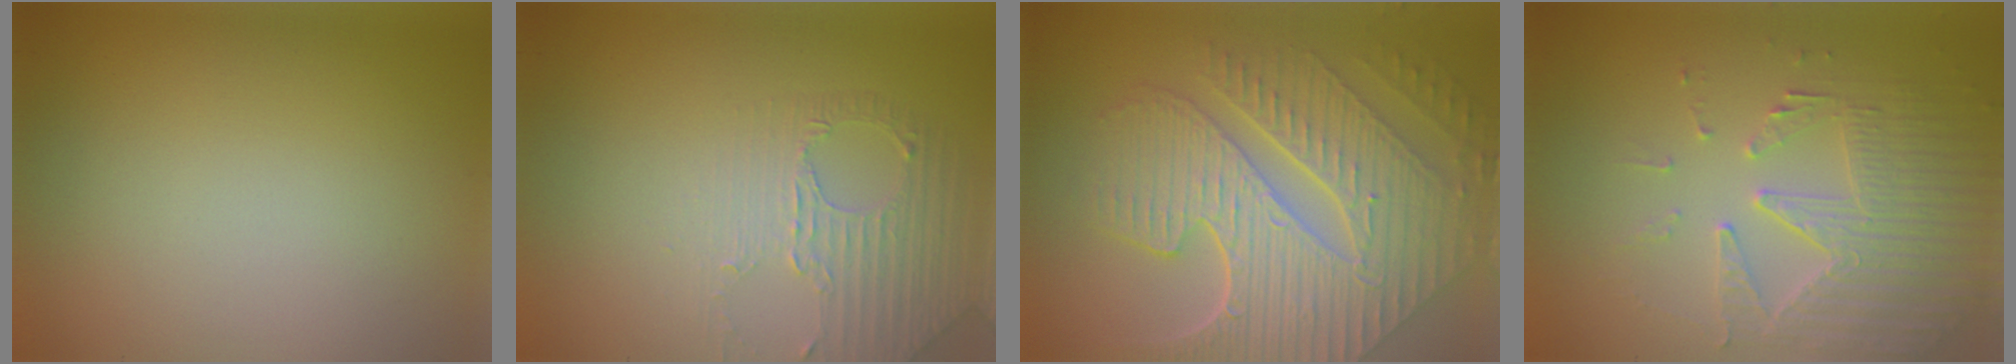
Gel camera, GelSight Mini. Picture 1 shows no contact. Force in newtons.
{"total": 1.8, "press": 1.5, "slide": 1.0}
{"total": 10.3, "press": 7.1, "slide": 7.5}
{"total": 4.2, "press": 3.9, "slide": 1.6}